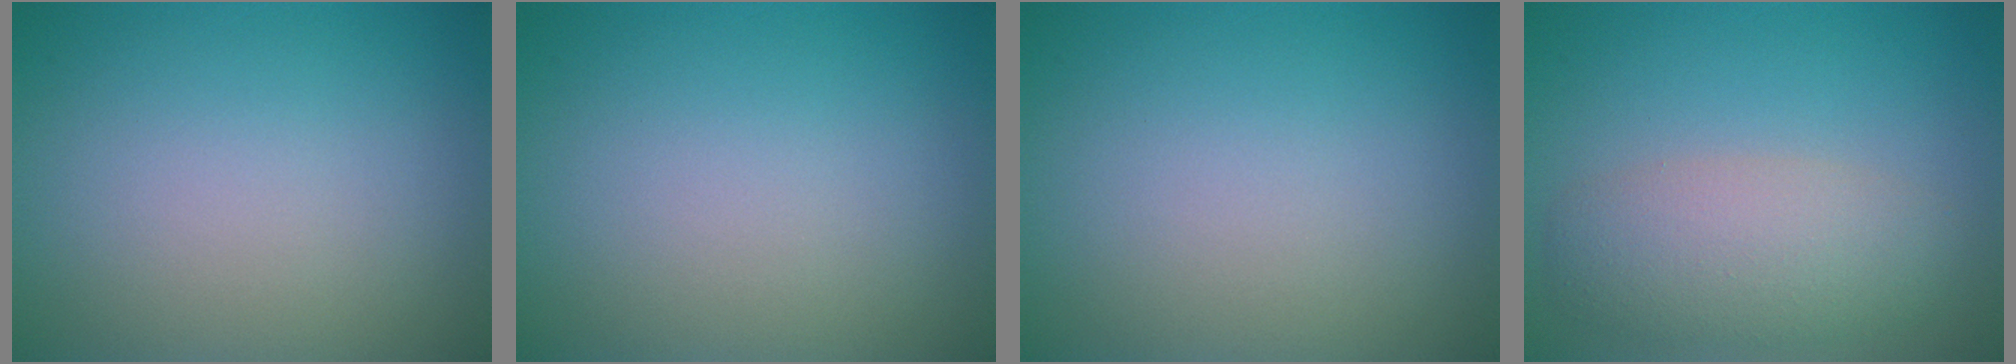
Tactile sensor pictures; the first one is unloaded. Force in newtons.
{"total": 0.0}
{"total": 0.0}
{"total": 4.6, "press": 4.6, "slide": 0.2}